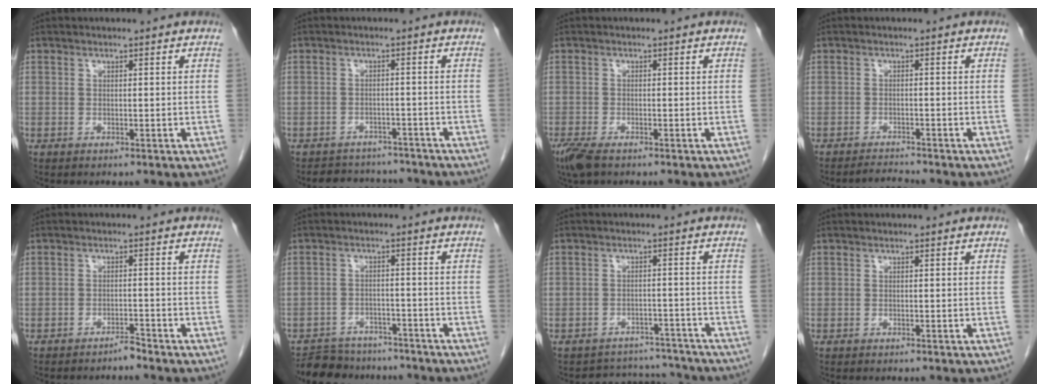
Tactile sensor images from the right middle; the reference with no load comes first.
{"total": 6.8, "force": [-6.2, 2.6, 0.5], "torque": [0.003, 0.011, -0.080]}
{"total": 3.9, "force": [-2.7, 1.2, 2.5], "torque": [-0.059, -0.012, -0.046]}
{"total": 2.1, "force": [-2.0, -0.6, -0.3], "torque": [0.000, -0.015, -0.031]}
{"total": 2.3, "force": [-2.2, -0.3, 0.4], "torque": [-0.002, -0.003, -0.037]}
{"total": 8.6, "force": [-7.8, 3.5, 1.2], "torque": [-0.011, 0.008, -0.112]}
{"total": 7.7, "force": [-7.4, 2.1, -0.7], "torque": [0.018, 0.023, -0.094]}
{"total": 1.0, "force": [-0.9, 0.1, 0.4], "torque": [-0.008, -0.001, -0.011]}